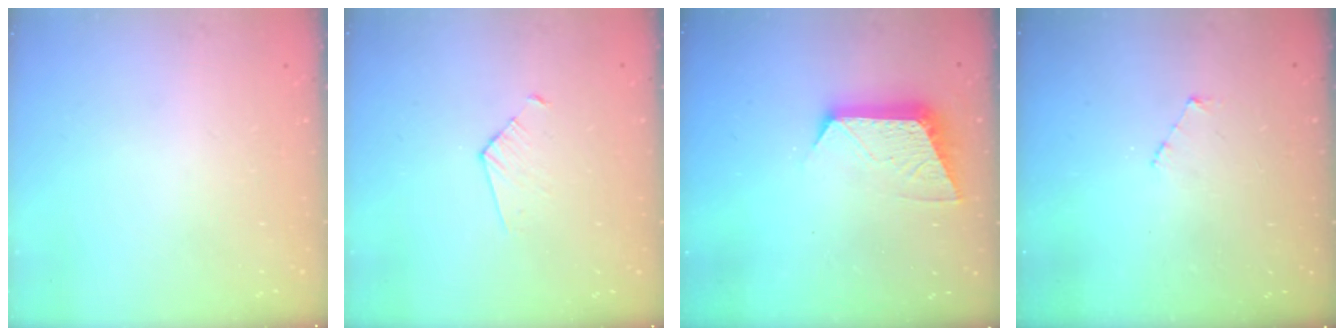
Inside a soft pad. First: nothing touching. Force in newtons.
{"total": 3.8, "press": 3.8, "slide": 0.3}
{"total": 10.0, "press": 10.0, "slide": 0.5}
{"total": 3.0, "press": 3.0, "slide": 0.3}